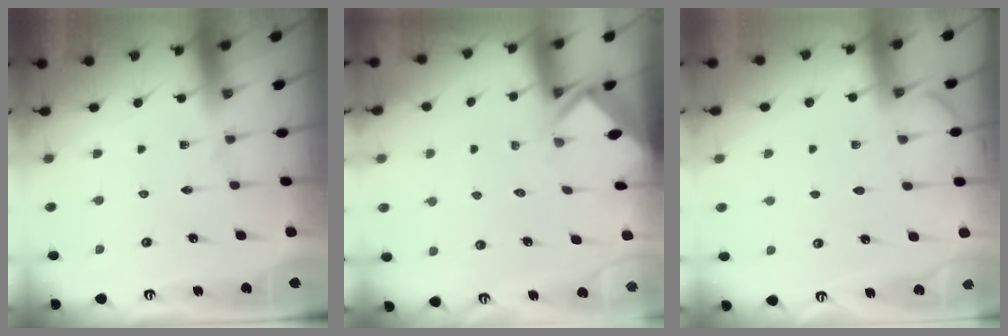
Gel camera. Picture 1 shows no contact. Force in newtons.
{"total": 2.6, "press": 2.6, "slide": 0.1}
{"total": 2.4, "press": 2.4, "slide": 0.4}